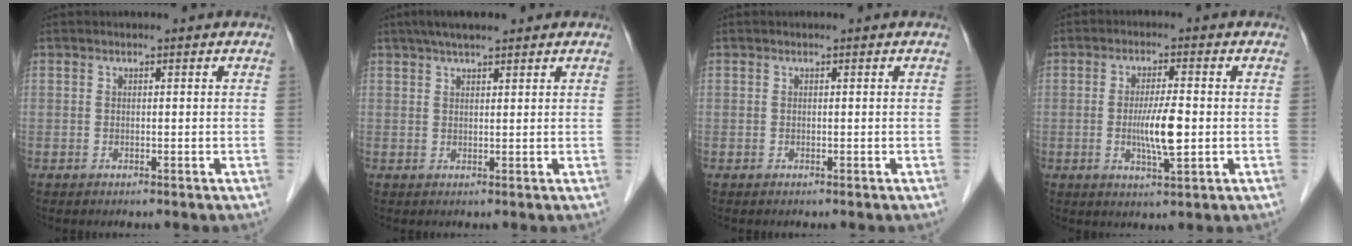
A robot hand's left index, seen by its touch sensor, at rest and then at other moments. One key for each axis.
{"total": 5.5, "fx": 4.2, "fy": 0.9, "fz": 3.4, "tx": -0.056, "ty": 0.027, "tz": 0.069}
{"total": 0.0}
{"total": 6.0, "fx": -0.6, "fy": 0.6, "fz": 5.9, "tx": -0.115, "ty": -0.011, "tz": -0.012}